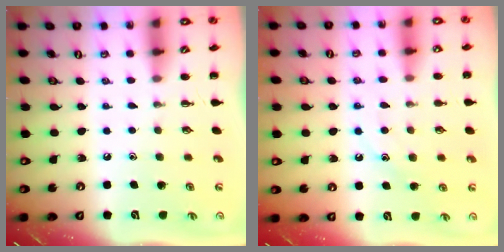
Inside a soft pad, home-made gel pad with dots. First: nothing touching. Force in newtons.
{"total": 10.6, "press": 10.5, "slide": 1.2}